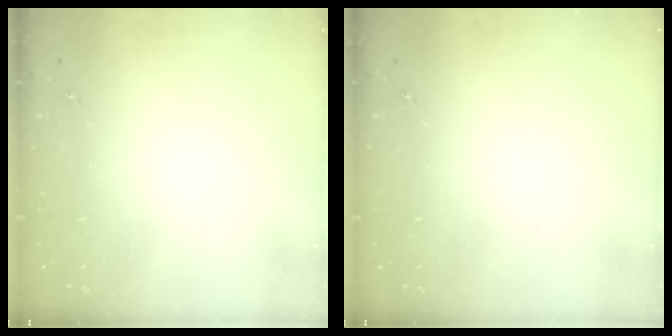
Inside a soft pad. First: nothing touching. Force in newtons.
{"total": 0.0}